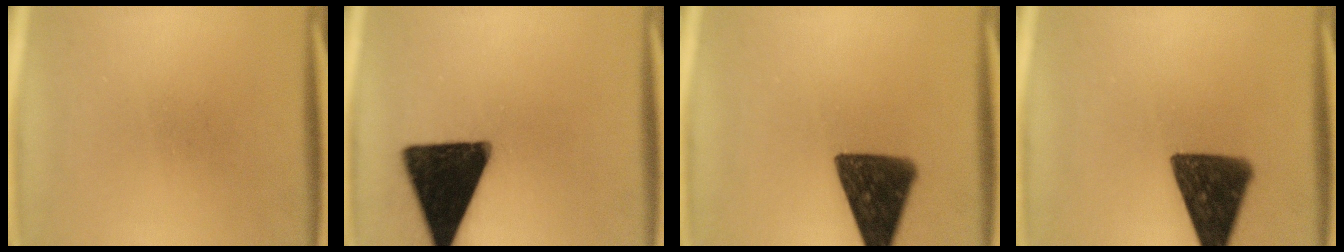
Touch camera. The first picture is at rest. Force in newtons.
{"total": 18.8}
{"total": 13.8}
{"total": 13.8}